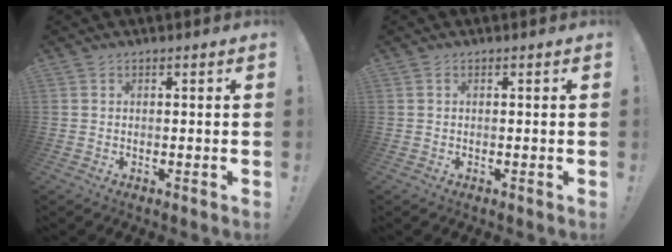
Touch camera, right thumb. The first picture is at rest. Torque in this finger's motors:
{"motor_torque": [-0.01, 0.14, 0.04, -0.12, 0.00]}